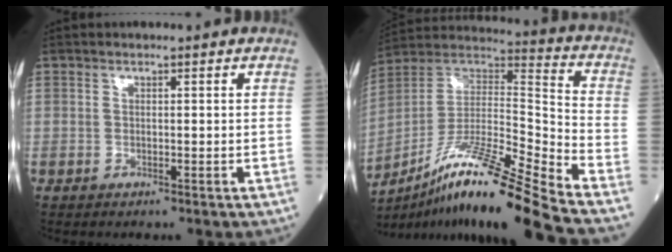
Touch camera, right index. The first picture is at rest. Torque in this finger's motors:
{"motor_torque": [0.08, -0.36, 0.31, 0.13]}